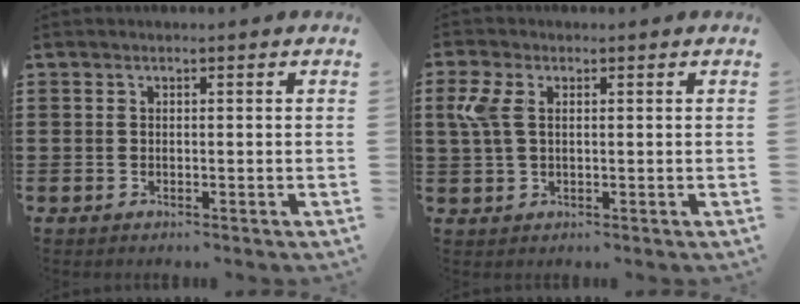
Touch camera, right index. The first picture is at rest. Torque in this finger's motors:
{"motor_torque": [0.63, -0.06, 0.13, 0.09]}